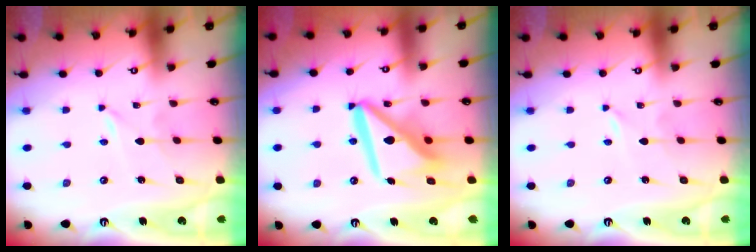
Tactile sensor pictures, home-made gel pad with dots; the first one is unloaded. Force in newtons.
{"total": 15.0, "press": 14.9, "slide": 1.9}
{"total": 0.0}